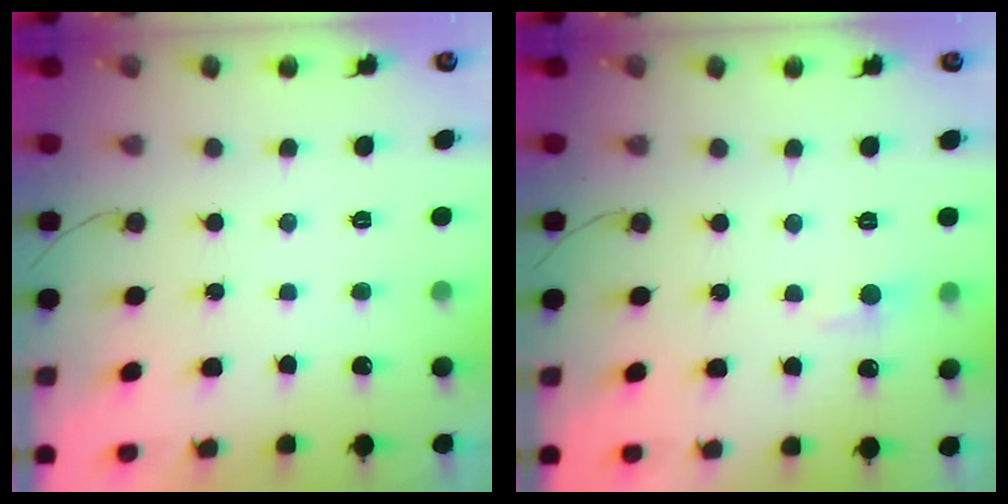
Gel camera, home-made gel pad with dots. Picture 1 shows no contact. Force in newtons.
{"total": 6.3, "press": 6.3, "slide": 0.9}